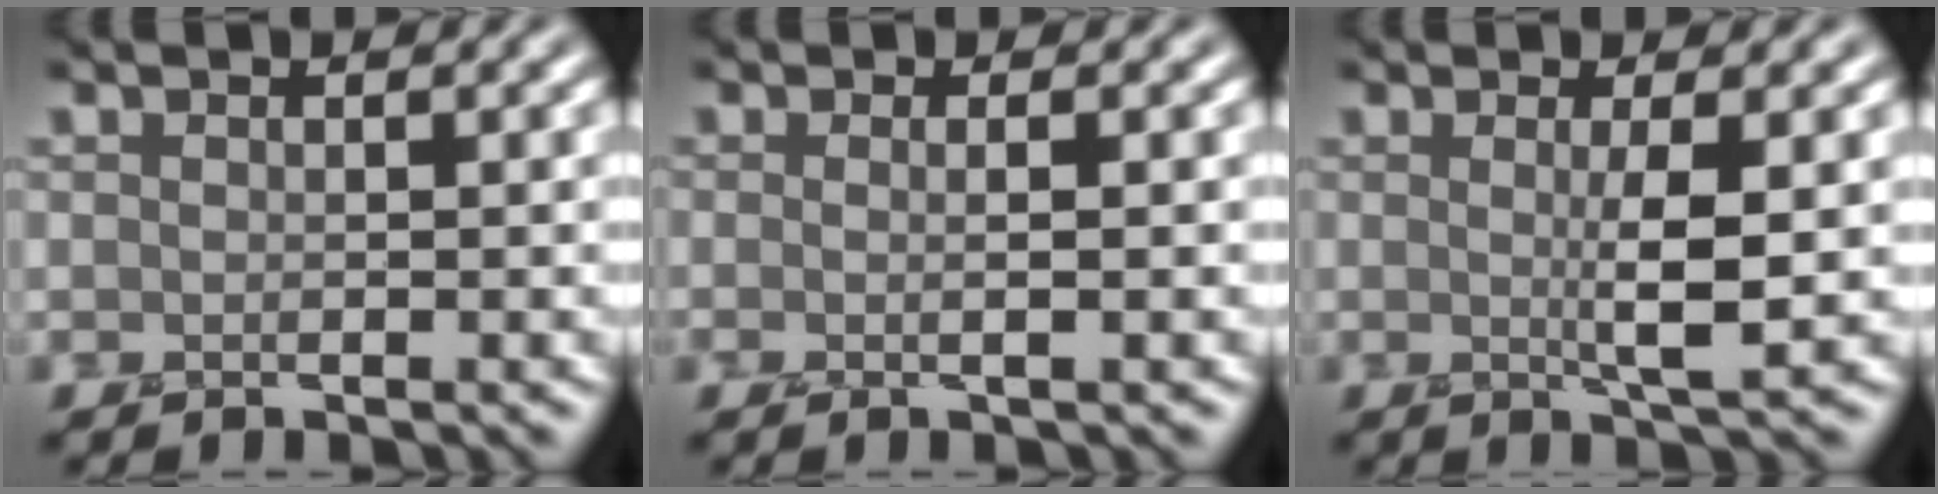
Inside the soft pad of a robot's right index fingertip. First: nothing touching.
{"total": 1.4, "force": [-0.1, 0.5, 1.3], "torque": [-0.014, -0.008, -0.014]}
{"total": 2.6, "force": [0.2, 0.2, 2.6], "torque": [-0.047, -0.008, 0.003]}